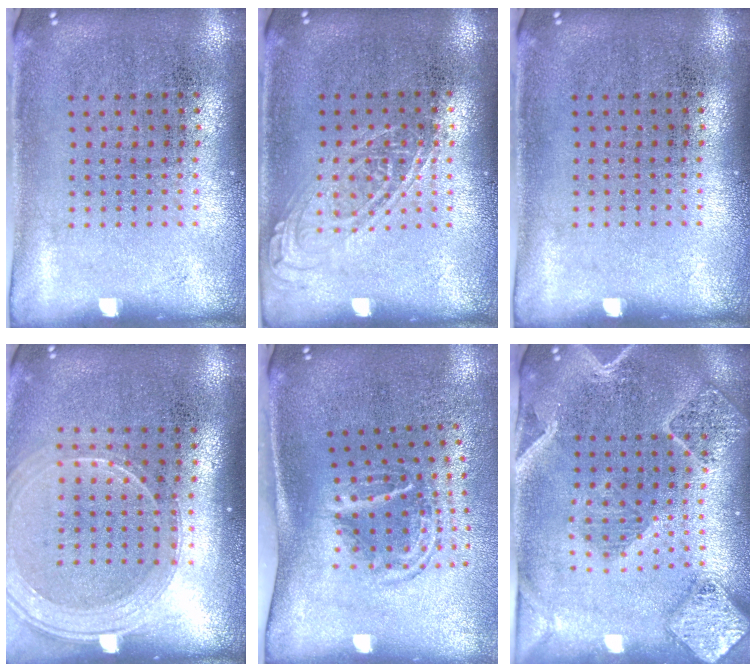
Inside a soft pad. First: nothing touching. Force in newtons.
{"total": 1.0, "press": 1.0, "slide": 0.1}
{"total": 0.0}
{"total": 1.9, "press": 1.7, "slide": 0.8}
{"total": 1.7, "press": 1.1, "slide": 1.3}
{"total": 2.5, "press": 2.3, "slide": 1.1}